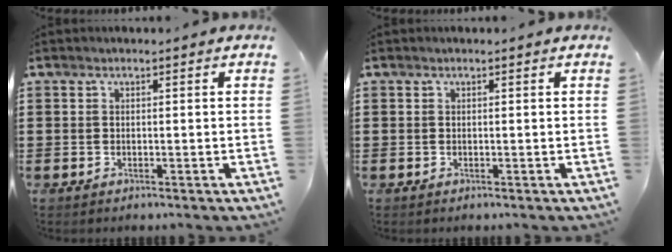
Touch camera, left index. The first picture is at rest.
{"total": 0.0}